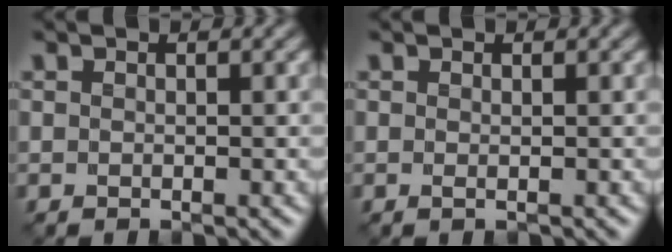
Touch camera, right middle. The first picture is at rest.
{"total": 0.0}